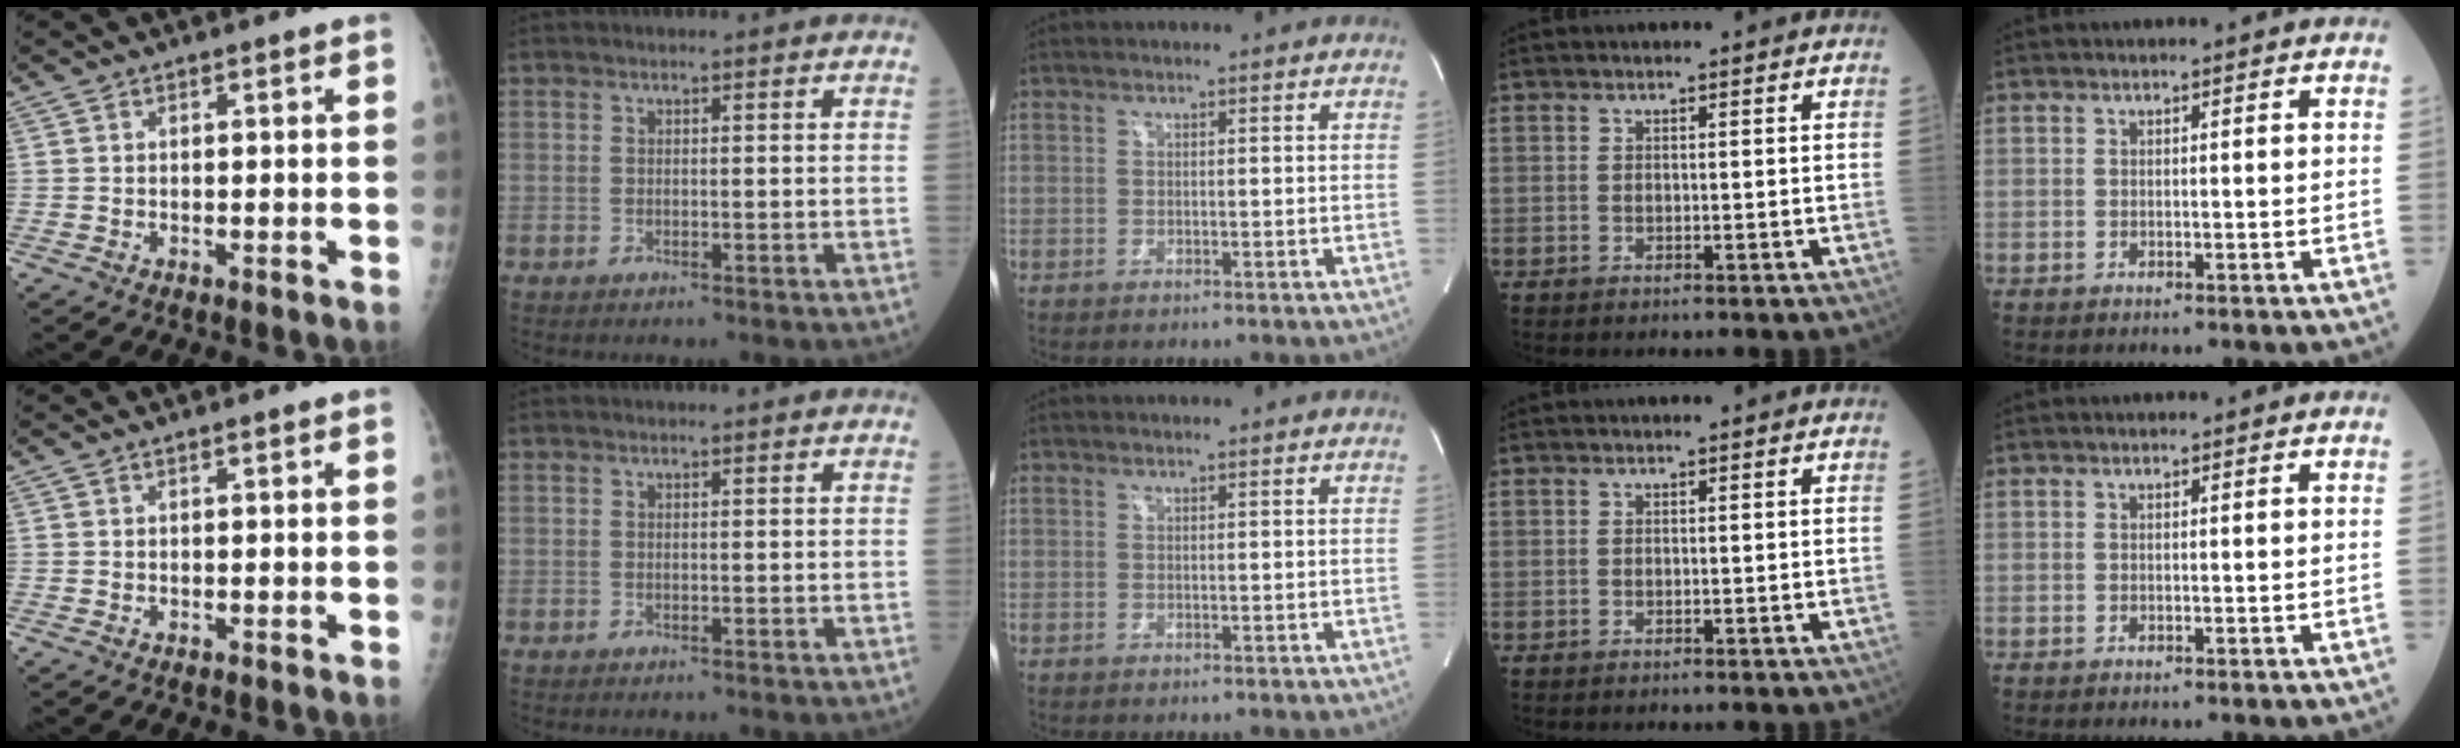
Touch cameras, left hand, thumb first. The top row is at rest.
{}